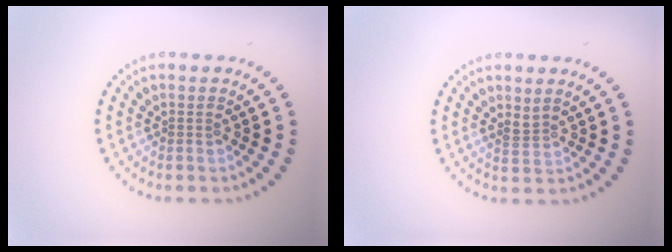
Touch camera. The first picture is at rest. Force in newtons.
{"total": 1.0, "press": 0.6, "slide": 0.8}